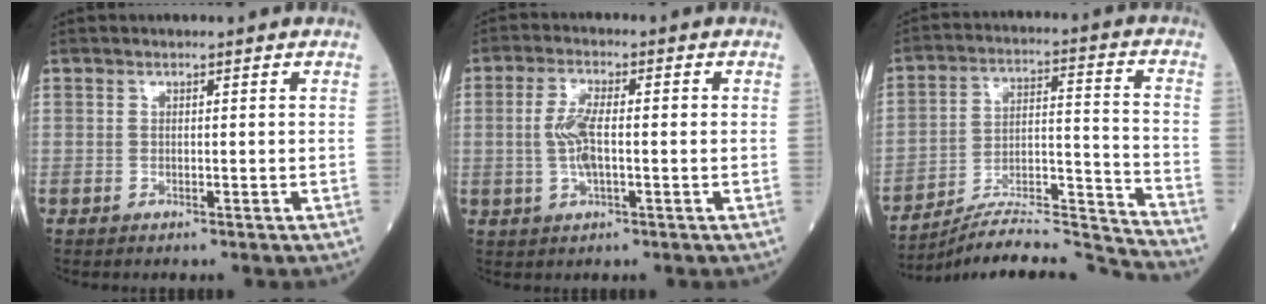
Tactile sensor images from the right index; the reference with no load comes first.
{"total": 5.6, "force": [-0.3, 1.8, 5.3], "torque": [-0.118, 0.009, -0.007]}
{"total": 20.4, "force": [-19.9, -0.3, 4.5], "torque": [-0.083, 0.040, -0.321]}